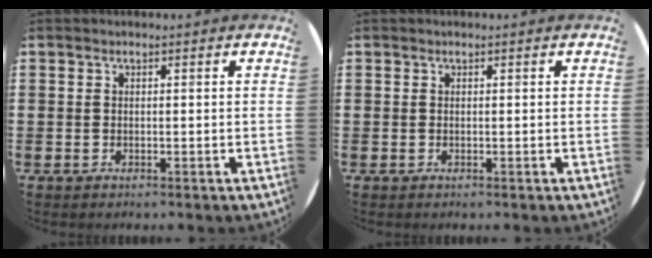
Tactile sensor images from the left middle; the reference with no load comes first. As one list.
[{"total": 0.0}]